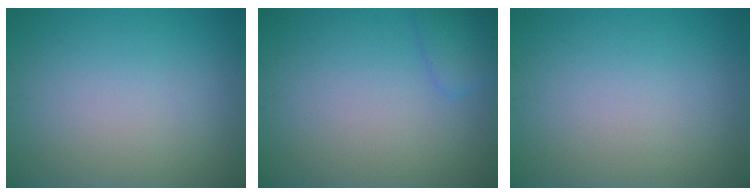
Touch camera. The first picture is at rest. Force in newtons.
{"total": 1.5, "press": 1.5, "slide": 0.2}
{"total": 0.0}